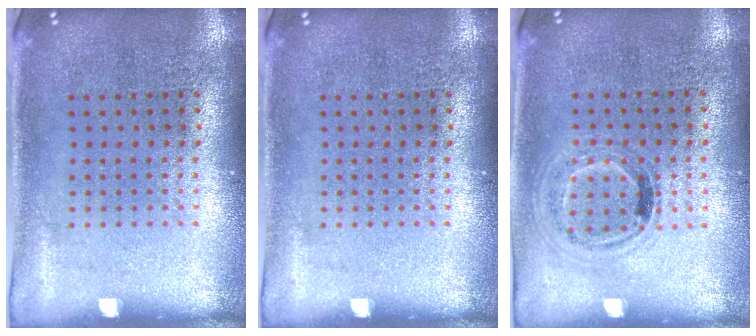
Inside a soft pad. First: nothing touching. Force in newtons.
{"total": 0.0}
{"total": 0.9, "press": 0.9, "slide": 0.3}